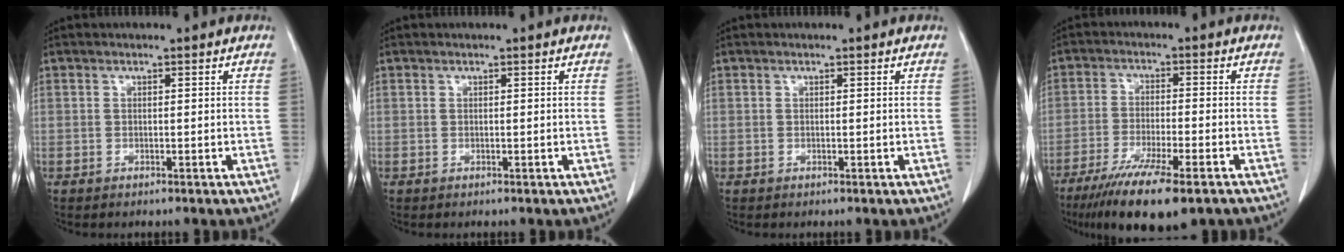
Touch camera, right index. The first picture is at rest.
{"total": 0.0}
{"total": 0.0}
{"total": 13.7, "force": [-9.7, 1.9, 9.4], "torque": [-0.154, -0.034, -0.154]}